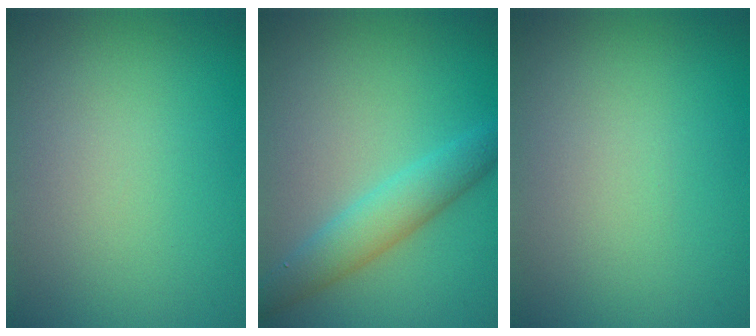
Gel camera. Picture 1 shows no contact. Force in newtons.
{"total": 3.6, "press": 3.6, "slide": 0.0}
{"total": 0.0}